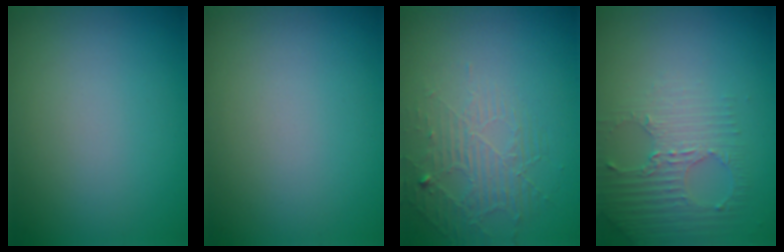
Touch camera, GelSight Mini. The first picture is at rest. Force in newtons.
{"total": 0.0}
{"total": 2.2, "press": 1.4, "slide": 1.7}
{"total": 2.8, "press": 2.5, "slide": 1.3}